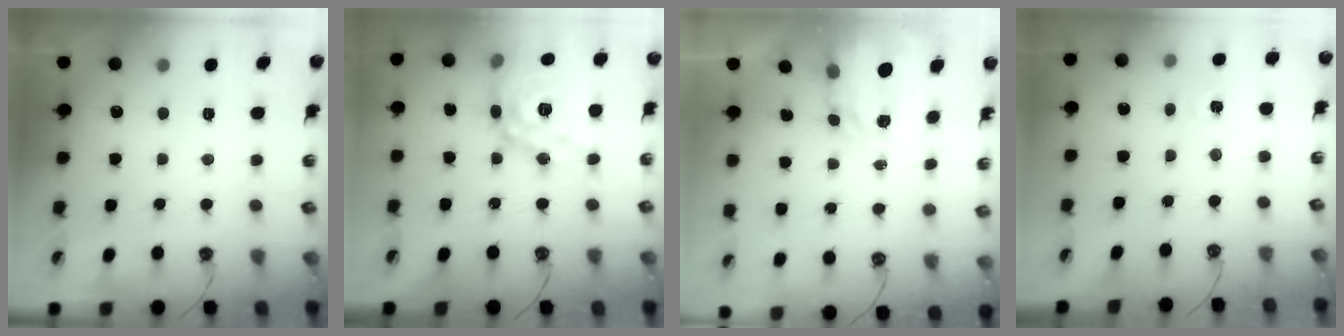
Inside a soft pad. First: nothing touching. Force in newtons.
{"total": 19.2, "press": 19.1, "slide": 1.8}
{"total": 3.5, "press": 3.5, "slide": 0.4}
{"total": 1.8, "press": 1.8, "slide": 0.3}